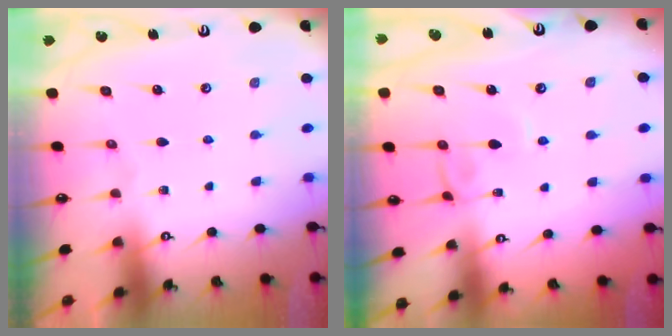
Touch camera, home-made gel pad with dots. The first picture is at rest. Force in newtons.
{"total": 2.9, "press": 2.9, "slide": 0.1}